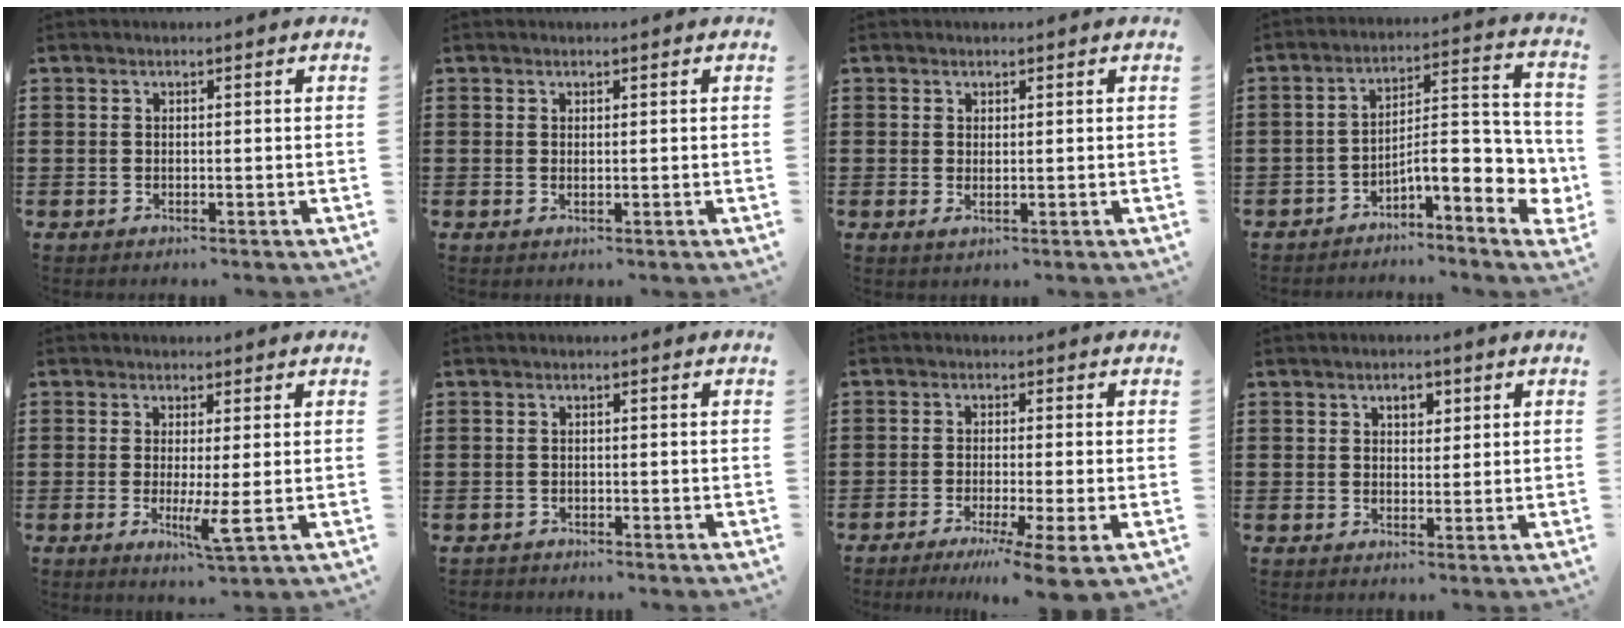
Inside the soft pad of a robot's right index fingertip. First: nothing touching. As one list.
[{"total": 0.0}, {"total": 0.5, "force": [0.5, 0.0, 0.3], "torque": [-0.006, 0.001, 0.008]}, {"total": 8.5, "force": [-3.9, 2.7, 7.1], "torque": [-0.103, -0.020, -0.076]}, {"total": 4.0, "force": [-0.7, 0.0, 3.9], "torque": [-0.077, -0.017, -0.013]}, {"total": 0.9, "force": [-0.9, 0.2, -0.1], "torque": [0.001, 0.003, -0.020]}, {"total": 3.9, "force": [-2.5, -0.8, 2.9], "torque": [-0.047, -0.015, -0.042]}, {"total": 2.4, "force": [1.2, 1.6, 1.4], "torque": [-0.025, 0.006, 0.018]}]